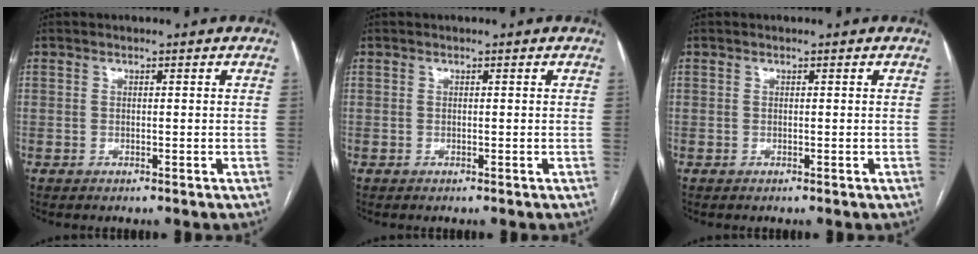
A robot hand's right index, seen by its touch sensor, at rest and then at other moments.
{"total": 0.0}
{"total": 0.0}